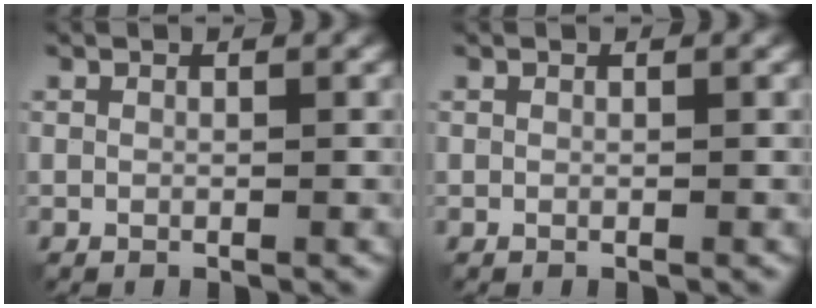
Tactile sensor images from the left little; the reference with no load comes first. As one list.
[{"total": 0.0}]